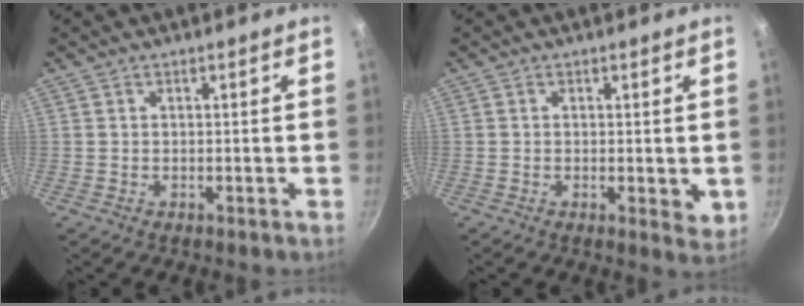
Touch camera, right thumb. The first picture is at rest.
{"total": 3.0, "force": [0.0, 1.3, 2.7], "torque": [-0.037, -0.010, -0.001]}